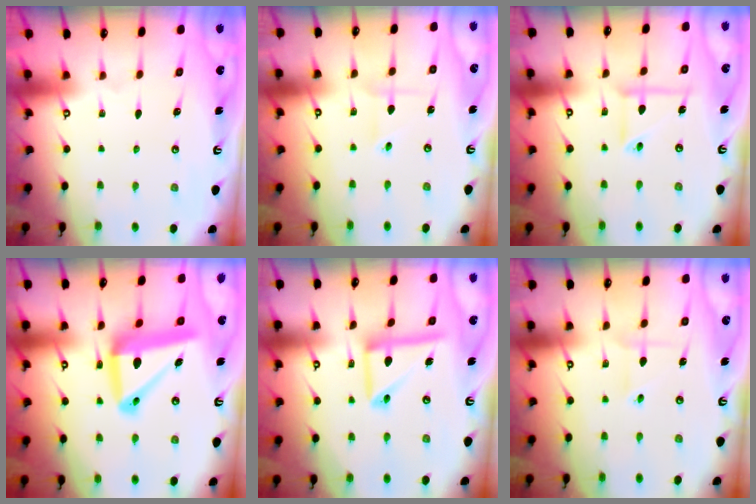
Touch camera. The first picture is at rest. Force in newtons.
{"total": 2.3, "press": 2.3, "slide": 0.4}
{"total": 6.8, "press": 6.7, "slide": 1.3}
{"total": 15.9, "press": 15.7, "slide": 2.3}
{"total": 14.2, "press": 14.1, "slide": 1.4}
{"total": 2.3, "press": 2.3, "slide": 0.4}